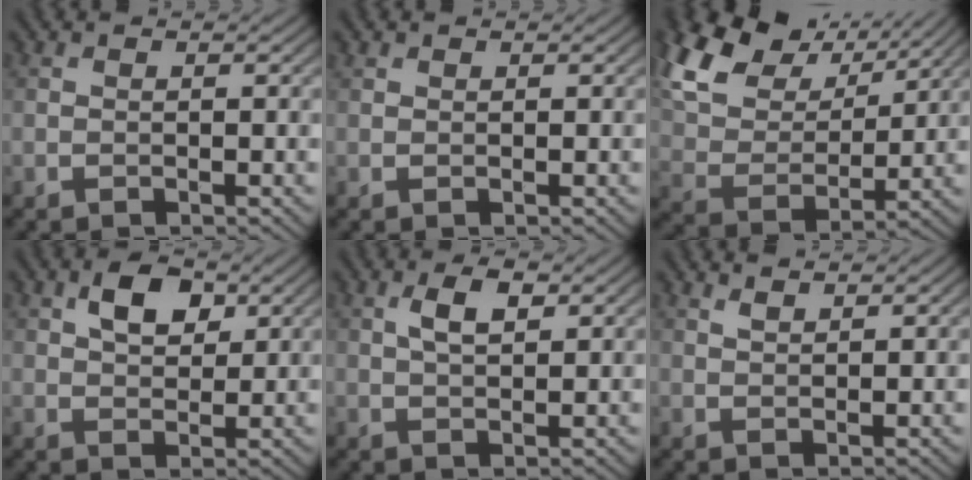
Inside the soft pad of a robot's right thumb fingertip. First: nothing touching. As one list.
[{"total": 0.5, "force": [0.4, 0.2, 0.1], "torque": [0.001, 0.001, 0.011]}, {"total": 14.8, "force": [9.2, 8.0, 8.4], "torque": [-0.231, 0.036, 0.153]}, {"total": 4.9, "force": [2.2, 2.8, 3.3], "torque": [-0.061, 0.002, 0.037]}, {"total": 3.3, "force": [1.3, 1.4, 2.8], "torque": [-0.057, 0.006, 0.025]}, {"total": 1.3, "force": [1.1, 0.2, 0.6], "torque": [-0.019, 0.003, 0.027]}]